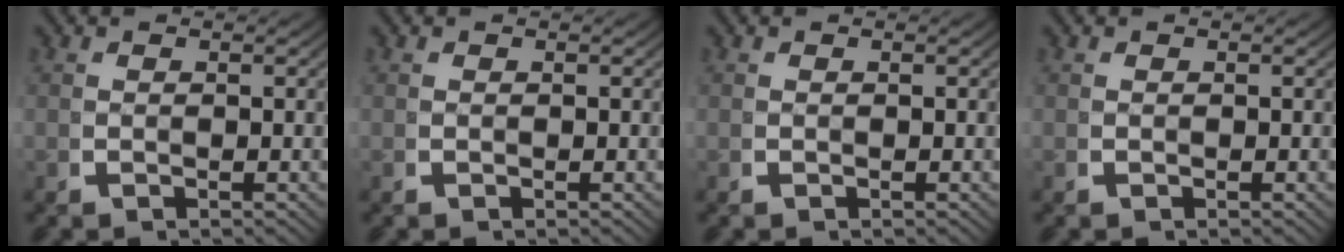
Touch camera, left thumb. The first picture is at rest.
{"total": 0.0}
{"total": 0.0}
{"total": 0.0}